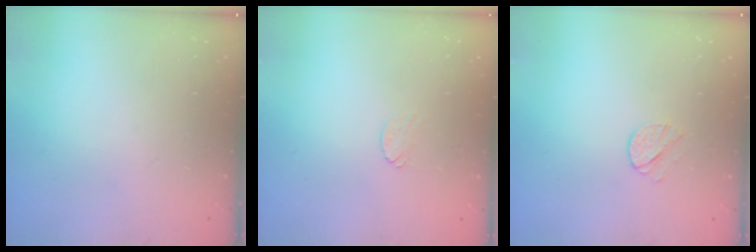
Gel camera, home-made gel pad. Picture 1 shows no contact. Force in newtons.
{"total": 4.3, "press": 4.3, "slide": 0.3}
{"total": 4.5, "press": 4.5, "slide": 0.6}